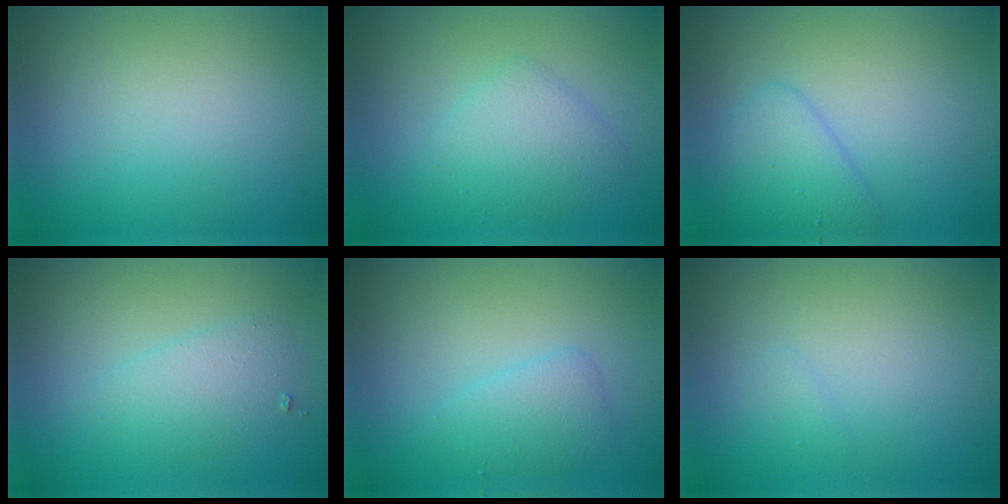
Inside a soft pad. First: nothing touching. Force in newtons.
{"total": 2.9, "press": 2.9, "slide": 0.0}
{"total": 2.8, "press": 2.8, "slide": 0.1}
{"total": 2.2, "press": 2.2, "slide": 0.1}
{"total": 2.1, "press": 2.1, "slide": 0.1}
{"total": 0.6, "press": 0.6, "slide": 0.0}